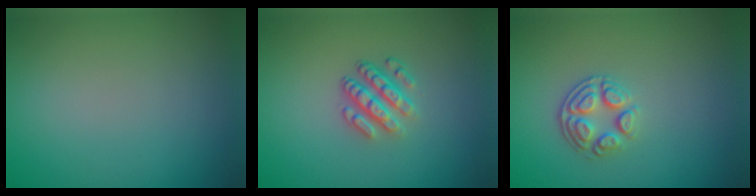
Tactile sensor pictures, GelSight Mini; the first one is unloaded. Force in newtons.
{"total": 3.5, "press": 2.6, "slide": 2.3}
{"total": 2.8, "press": 2.6, "slide": 1.2}